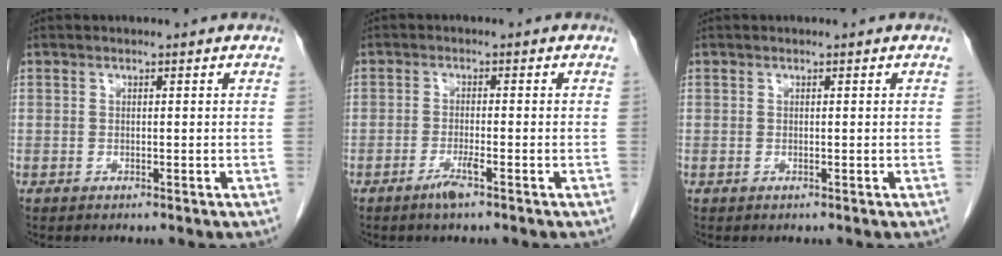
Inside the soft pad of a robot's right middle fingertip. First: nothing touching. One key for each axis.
{"total": 2.5, "fx": -1.7, "fy": -0.1, "fz": 1.8, "tx": -0.038, "ty": -0.004, "tz": -0.033}
{"total": 0.0}